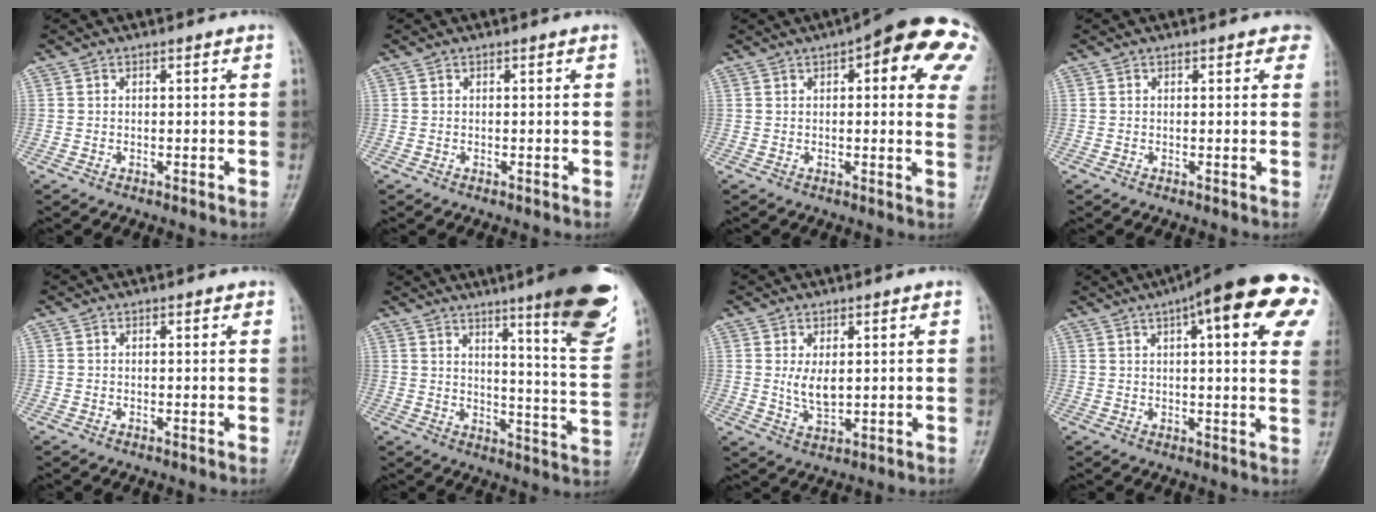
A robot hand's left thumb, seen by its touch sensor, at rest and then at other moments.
{"total": 0.0}
{"total": 18.6, "force": [7.0, 6.2, 16.1], "torque": [-0.178, 0.004, 0.075]}
{"total": 3.4, "force": [2.4, 1.7, 1.6], "torque": [0.013, -0.004, 0.017]}
{"total": 0.7, "force": [0.5, 0.4, 0.2], "torque": [0.001, -0.002, 0.002]}
{"total": 20.0, "force": [12.4, 2.3, 15.6], "torque": [-0.179, -0.070, 0.166]}
{"total": 4.2, "force": [1.0, 2.1, 3.5], "torque": [-0.059, -0.015, 0.026]}
{"total": 22.2, "force": [9.4, 5.7, 19.3], "torque": [-0.235, 0.017, 0.114]}